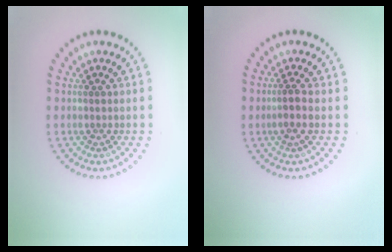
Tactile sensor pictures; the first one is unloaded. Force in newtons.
{"total": 1.7, "press": 1.3, "slide": 1.1}